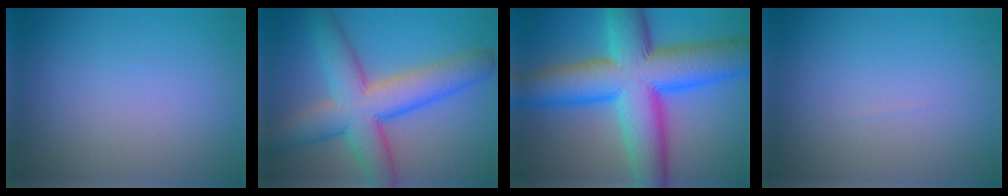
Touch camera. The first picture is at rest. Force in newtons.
{"total": 9.4, "press": 9.4, "slide": 0.5}
{"total": 14.9, "press": 14.9, "slide": 0.3}
{"total": 0.0}